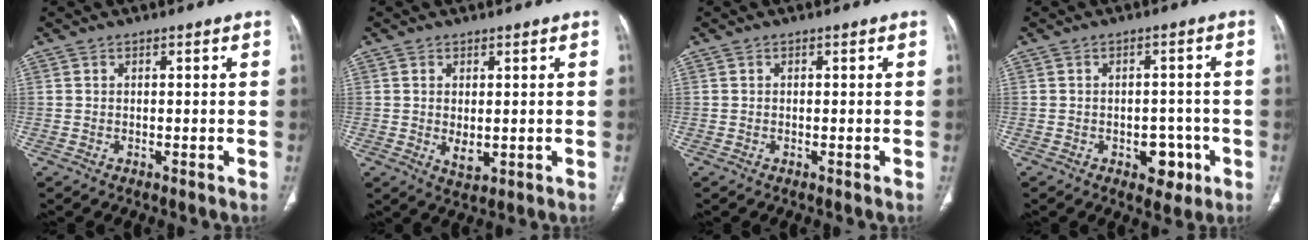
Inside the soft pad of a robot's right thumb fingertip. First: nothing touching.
{"total": 3.4, "force": [-0.1, 1.9, 2.9], "torque": [-0.046, -0.010, 0.007]}
{"total": 0.0}
{"total": 5.3, "force": [-2.1, 3.6, 3.3], "torque": [-0.016, 0.016, -0.022]}